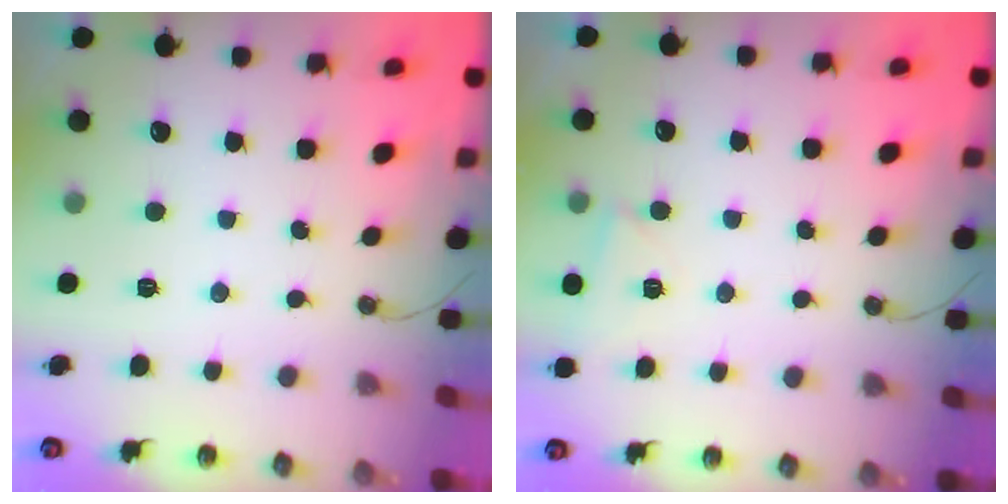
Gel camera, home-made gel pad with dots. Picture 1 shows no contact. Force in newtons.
{"total": 3.9, "press": 1.7, "slide": 3.5}